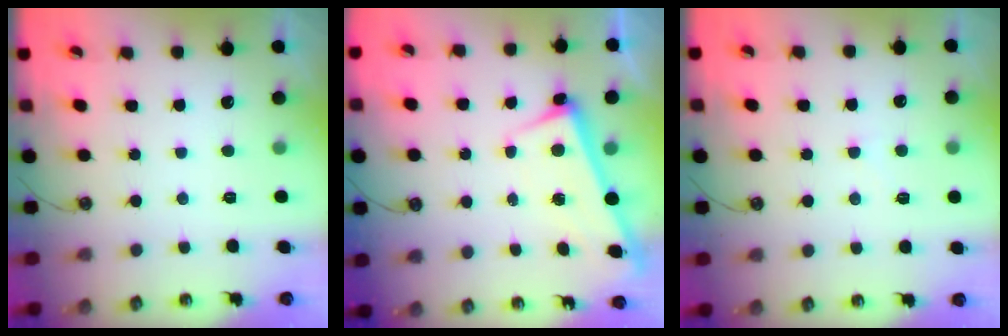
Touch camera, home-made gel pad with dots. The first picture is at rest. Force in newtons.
{"total": 2.8, "press": 2.8, "slide": 0.4}
{"total": 2.9, "press": 2.8, "slide": 0.5}